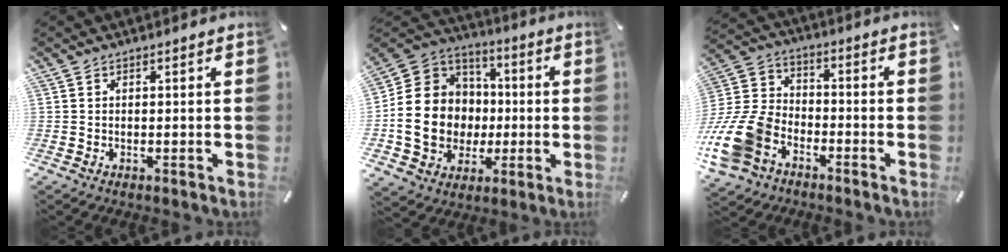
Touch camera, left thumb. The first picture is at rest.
{"total": 18.3, "force": [-2.6, 16.3, 7.9], "torque": [-0.163, 0.005, -0.036]}
{"total": 16.2, "force": [-7.9, 11.6, 8.0], "torque": [-0.176, 0.052, -0.142]}